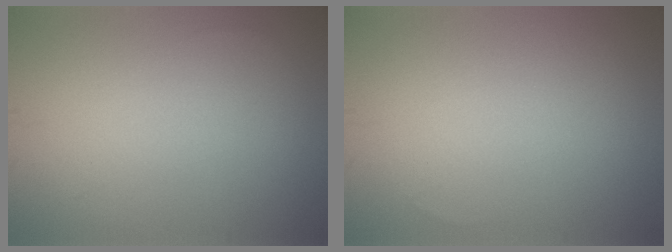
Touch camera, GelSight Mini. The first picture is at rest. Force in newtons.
{"total": 0.0}